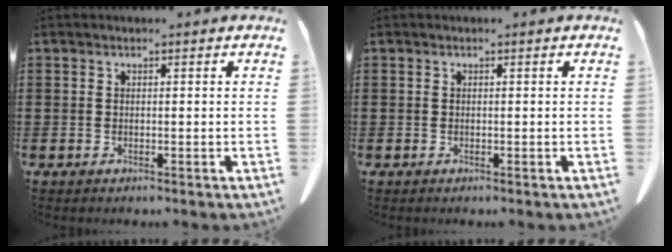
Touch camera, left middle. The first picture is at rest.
{"total": 0.0}